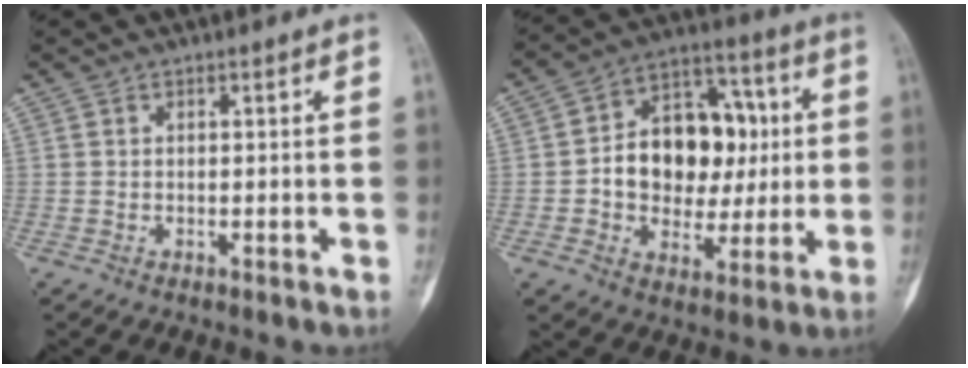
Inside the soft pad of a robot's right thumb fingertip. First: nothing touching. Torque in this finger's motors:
{"motor_torque": [1.93, 1.98, 0.89, -0.68, 0.47]}